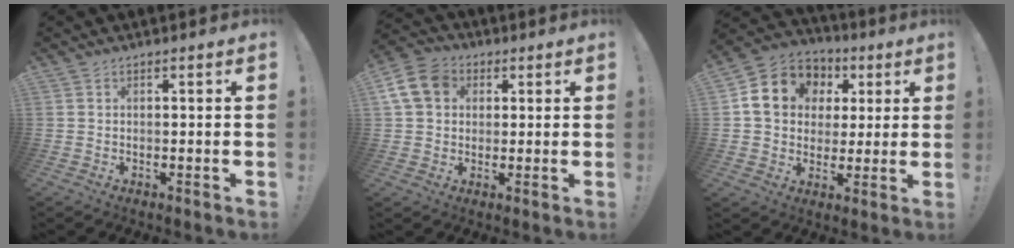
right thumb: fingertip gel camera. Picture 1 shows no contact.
{"total": 11.7, "force": [3.5, 9.5, 5.9], "torque": [-0.107, 0.000, 0.072]}
{"total": 13.9, "force": [4.0, 11.7, 6.3], "torque": [-0.100, -0.003, 0.087]}